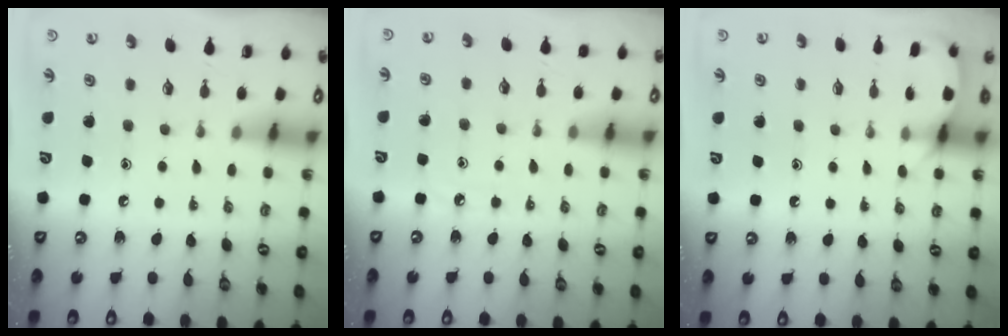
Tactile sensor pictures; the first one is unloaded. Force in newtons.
{"total": 3.7, "press": 3.7, "slide": 0.6}
{"total": 5.8, "press": 5.7, "slide": 0.4}